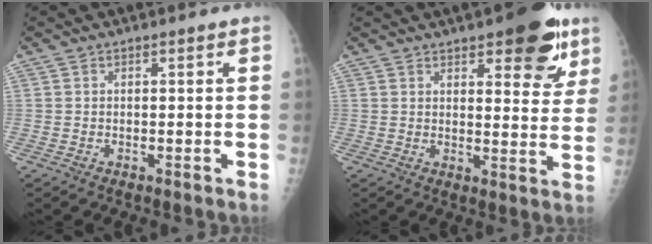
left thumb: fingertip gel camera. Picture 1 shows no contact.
{"total": 12.5, "force": [7.3, 4.7, 9.0], "torque": [-0.072, -0.032, 0.092]}